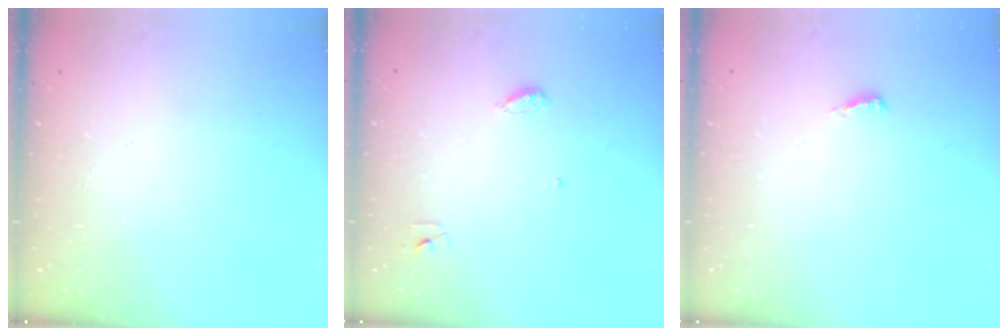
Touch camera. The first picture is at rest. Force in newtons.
{"total": 3.4, "press": 3.4, "slide": 0.3}
{"total": 2.7, "press": 2.5, "slide": 1.0}